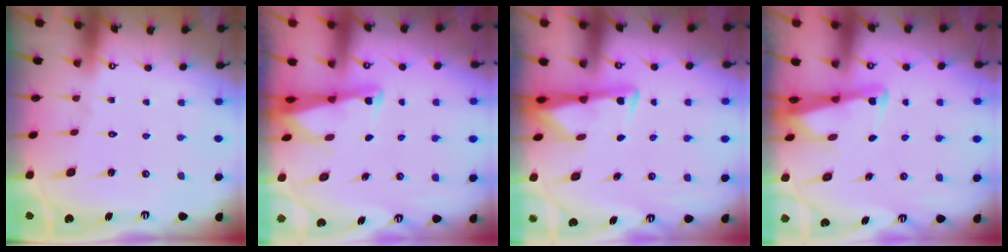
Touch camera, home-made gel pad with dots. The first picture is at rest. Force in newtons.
{"total": 2.4, "press": 2.4, "slide": 0.3}
{"total": 2.9, "press": 2.9, "slide": 0.5}
{"total": 2.4, "press": 2.3, "slide": 0.5}